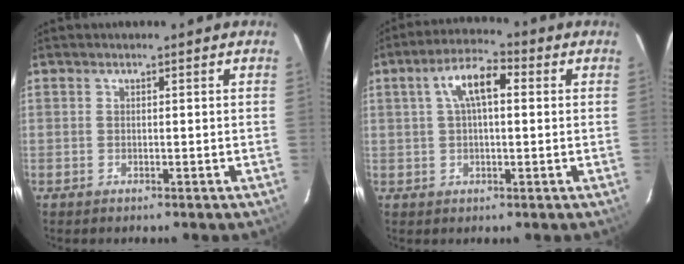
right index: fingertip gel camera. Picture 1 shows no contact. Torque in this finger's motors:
{"motor_torque": [0.27, 0.06, 0.20, 0.08]}